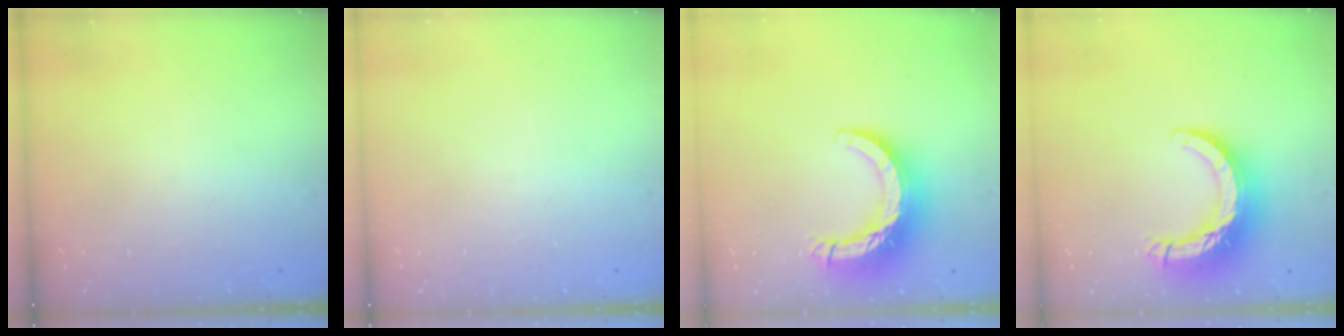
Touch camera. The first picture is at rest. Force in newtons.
{"total": 0.0}
{"total": 13.9, "press": 13.8, "slide": 1.4}
{"total": 13.9, "press": 13.8, "slide": 1.4}